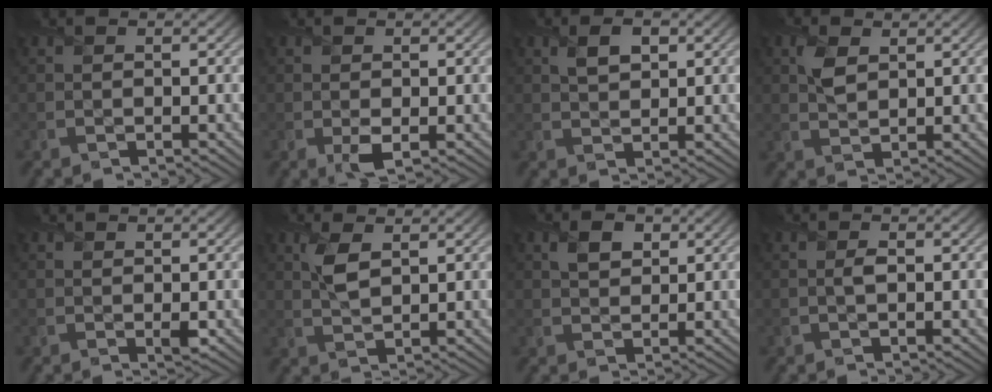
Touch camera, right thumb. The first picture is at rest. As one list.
[{"total": 2.1, "force": [-0.4, 1.3, 1.6], "torque": [-0.033, -0.011, -0.005]}, {"total": 3.2, "force": [1.3, 1.9, 2.2], "torque": [-0.045, 0.000, 0.023]}, {"total": 3.1, "force": [1.4, 1.9, 2.1], "torque": [-0.052, 0.002, 0.026]}, {"total": 1.1, "force": [0.0, 0.6, 0.9], "torque": [-0.016, -0.007, -0.002]}, {"total": 3.5, "force": [1.5, 1.6, 2.8], "torque": [-0.068, 0.003, 0.032]}, {"total": 3.2, "force": [1.3, 2.3, 1.9], "torque": [-0.041, -0.001, 0.023]}, {"total": 1.2, "force": [0.0, 0.7, 1.0], "torque": [-0.021, -0.002, -0.001]}]